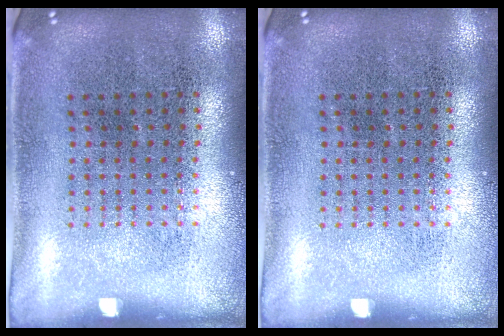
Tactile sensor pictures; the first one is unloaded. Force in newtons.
{"total": 0.0}